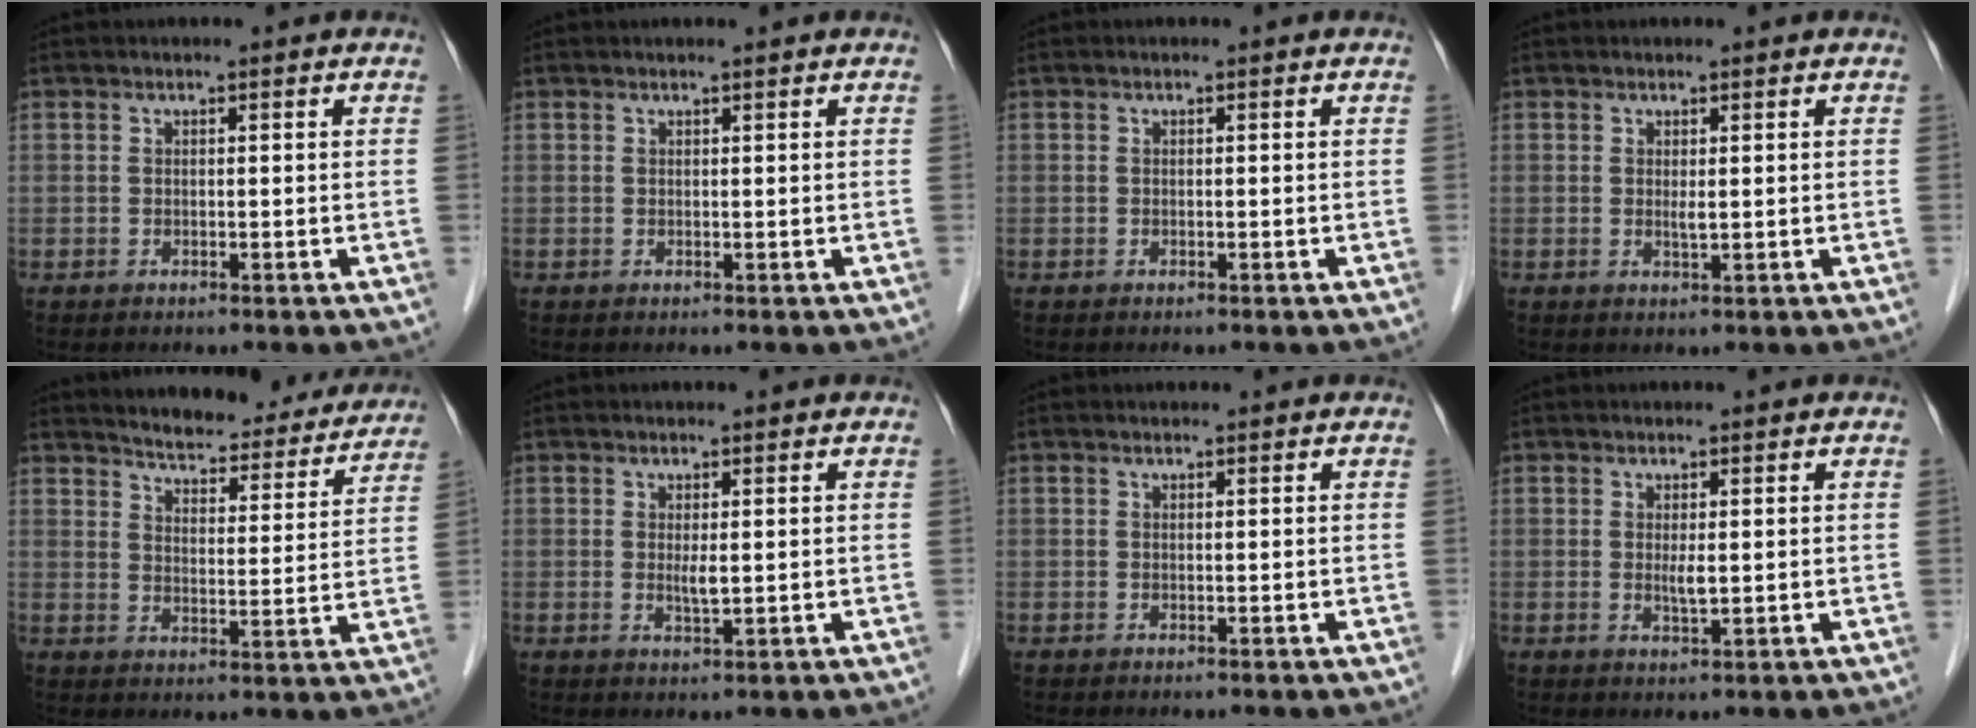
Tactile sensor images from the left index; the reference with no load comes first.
{"total": 1.0, "force": [0.8, -0.1, 0.5], "torque": [-0.008, 0.005, 0.016]}
{"total": 0.0}
{"total": 1.0, "force": [0.3, 0.1, 1.0], "torque": [-0.023, -0.002, 0.007]}
{"total": 17.7, "force": [16.5, 3.9, 4.8], "torque": [-0.045, -0.016, 0.203]}
{"total": 1.7, "force": [0.3, 0.2, 1.7], "torque": [-0.035, -0.004, 0.009]}
{"total": 0.6, "force": [0.5, 0.0, 0.1], "torque": [-0.004, 0.008, 0.010]}
{"total": 1.7, "force": [0.3, 0.2, 1.7], "torque": [-0.035, -0.004, 0.008]}